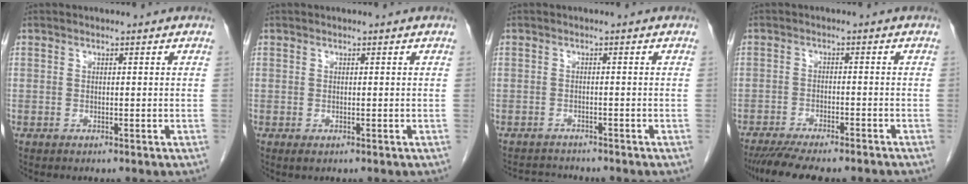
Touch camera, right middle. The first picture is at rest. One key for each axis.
{"total": 0.6, "fx": -0.2, "fy": 0.3, "fz": 0.4, "tx": -0.007, "ty": -0.002, "tz": 0.000}
{"total": 3.3, "fx": -3.2, "fy": 0.4, "fz": -0.1, "tx": -0.002, "ty": -0.011, "tz": -0.053}
{"total": 11.7, "fx": -10.1, "fy": 2.0, "fz": 5.6, "tx": -0.082, "ty": -0.016, "tz": -0.145}